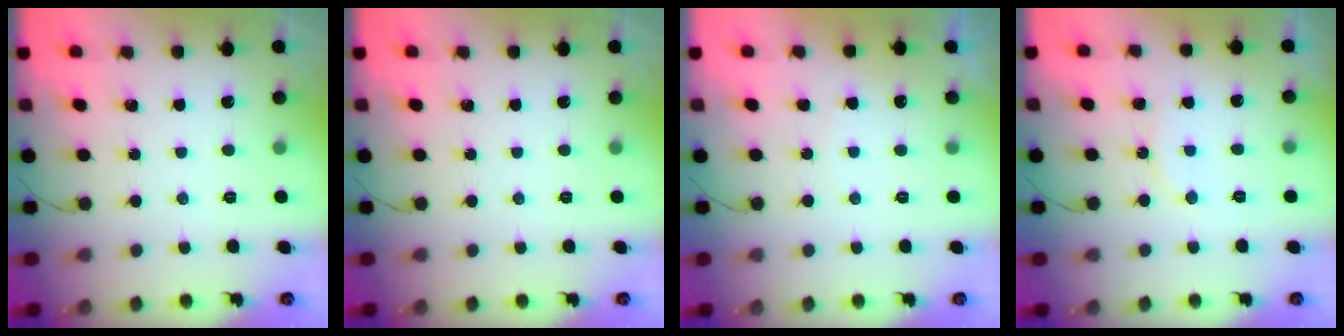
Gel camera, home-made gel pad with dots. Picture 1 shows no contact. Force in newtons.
{"total": 0.0}
{"total": 3.9, "press": 3.9, "slide": 0.4}
{"total": 7.0, "press": 7.0, "slide": 0.6}